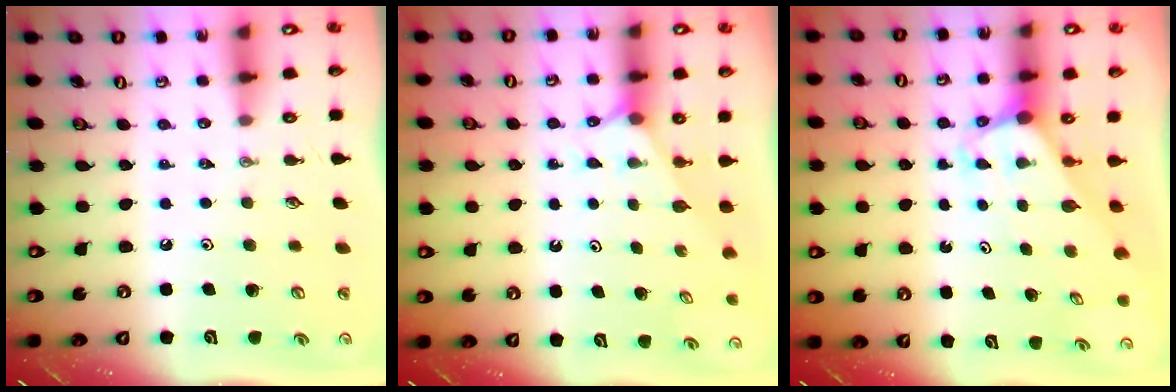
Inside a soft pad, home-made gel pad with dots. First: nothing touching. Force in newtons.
{"total": 1.9, "press": 1.9, "slide": 0.3}
{"total": 3.0, "press": 3.0, "slide": 0.2}